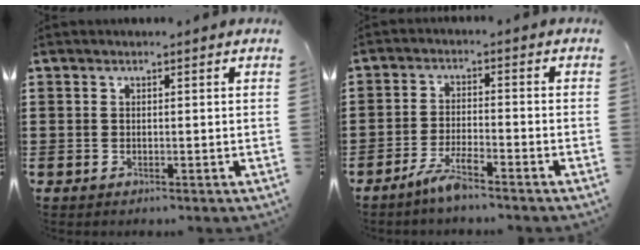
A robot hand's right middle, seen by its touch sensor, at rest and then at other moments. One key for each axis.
{"total": 4.1, "fx": -3.3, "fy": 0.4, "fz": 2.4, "tx": -0.053, "ty": 0.000, "tz": -0.065}